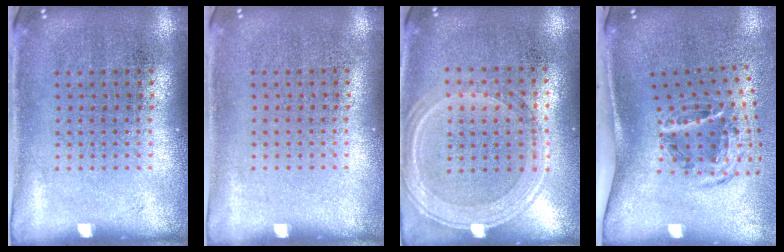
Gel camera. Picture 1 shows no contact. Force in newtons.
{"total": 0.0}
{"total": 1.3, "press": 1.2, "slide": 0.3}
{"total": 1.9, "press": 1.2, "slide": 1.4}